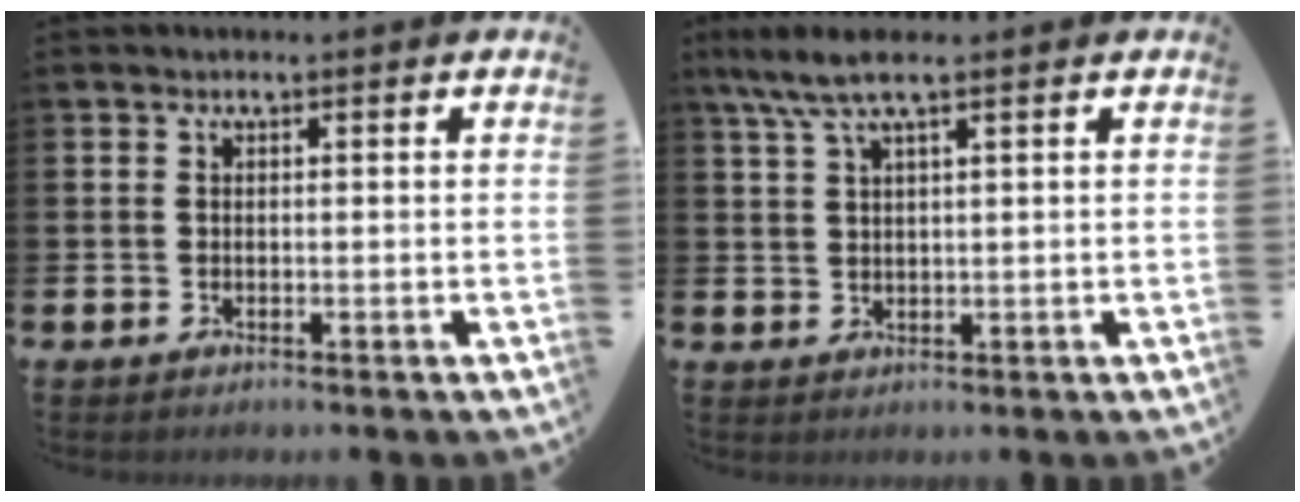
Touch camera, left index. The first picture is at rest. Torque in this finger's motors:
{"motor_torque": [0.11, -0.14, 0.56, 0.21]}